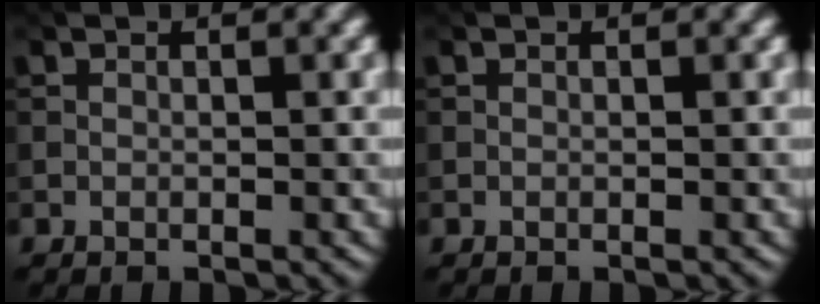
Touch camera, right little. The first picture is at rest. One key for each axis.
{"total": 0.0}